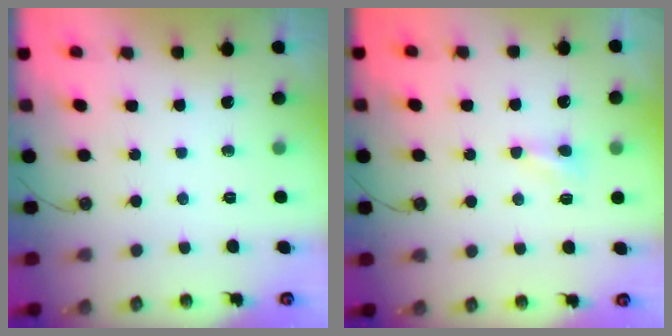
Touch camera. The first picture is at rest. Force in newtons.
{"total": 1.0, "press": 0.9, "slide": 0.3}